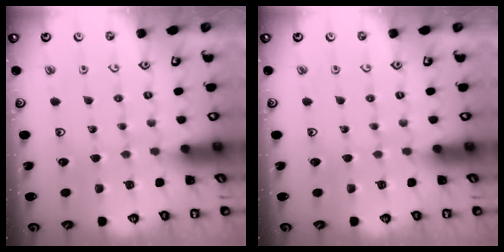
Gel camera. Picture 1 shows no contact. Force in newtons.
{"total": 0.0}